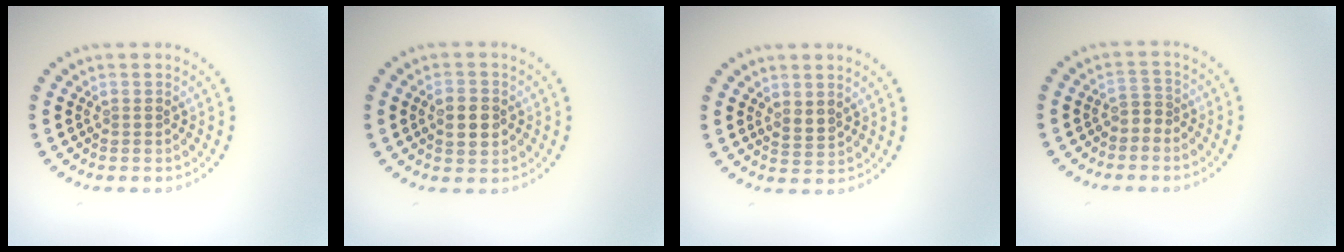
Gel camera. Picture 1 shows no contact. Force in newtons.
{"total": 2.8, "press": 2.8, "slide": 0.0}
{"total": 1.4, "press": 1.1, "slide": 0.9}
{"total": 1.1, "press": 0.8, "slide": 0.8}